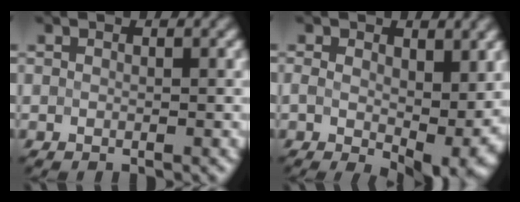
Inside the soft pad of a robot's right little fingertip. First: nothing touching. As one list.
[{"total": 8.5, "force": [-0.6, 4.8, 6.9], "torque": [-0.121, -0.026, 0.013]}]